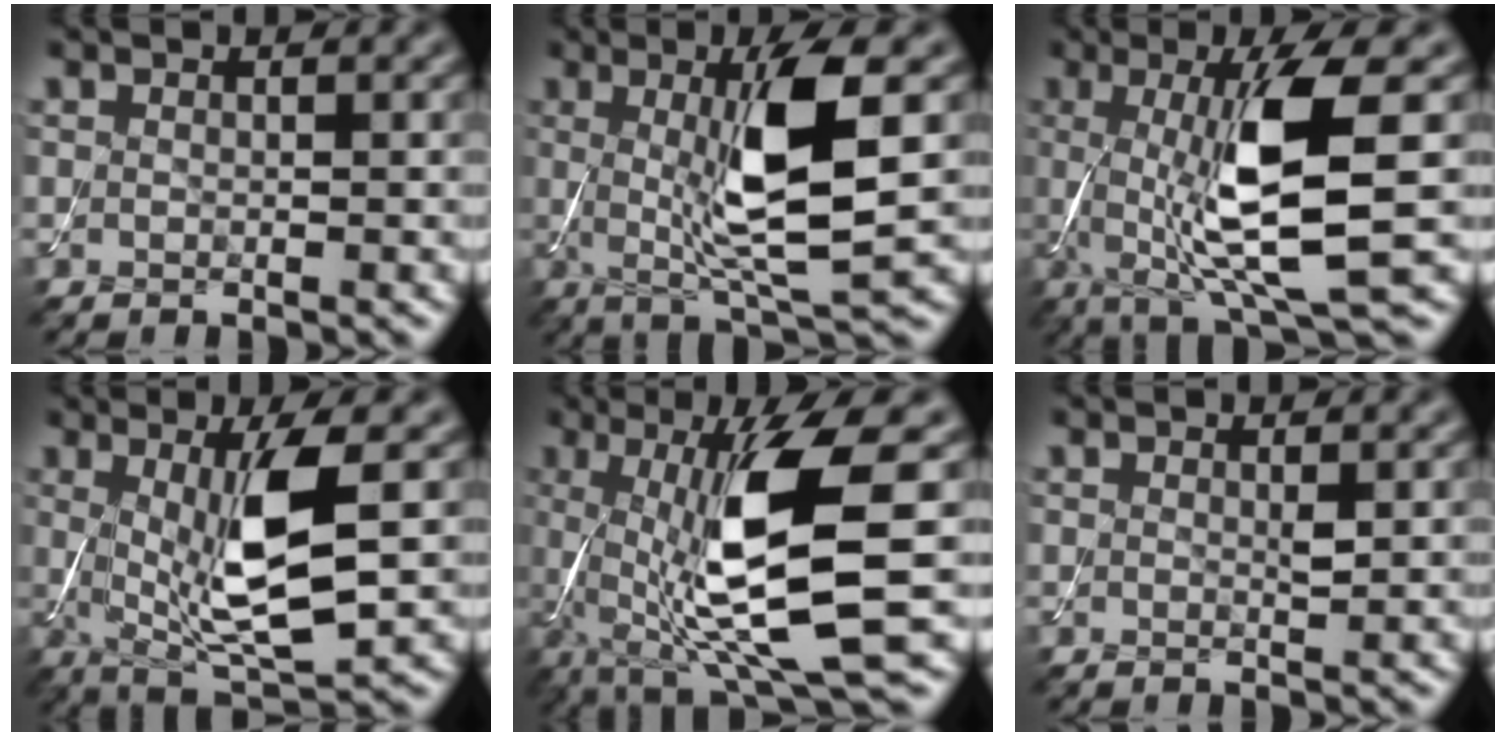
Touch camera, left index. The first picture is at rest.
{"total": 8.6, "force": [0.7, 1.6, 8.4], "torque": [-0.139, -0.009, 0.019]}
{"total": 10.5, "force": [0.0, 2.2, 10.2], "torque": [-0.167, -0.006, 0.009]}
{"total": 8.6, "force": [0.7, 2.3, 8.2], "torque": [-0.144, -0.014, 0.020]}
{"total": 12.7, "force": [-0.1, 2.9, 12.4], "torque": [-0.213, -0.011, 0.006]}
{"total": 0.6, "force": [0.2, 0.1, 0.5], "torque": [-0.010, -0.001, 0.004]}